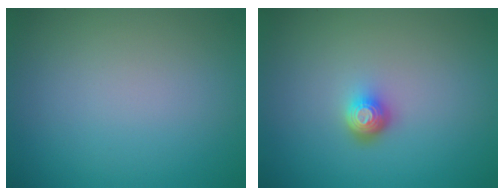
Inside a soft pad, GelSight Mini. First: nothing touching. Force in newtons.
{"total": 1.9, "press": 1.4, "slide": 1.3}